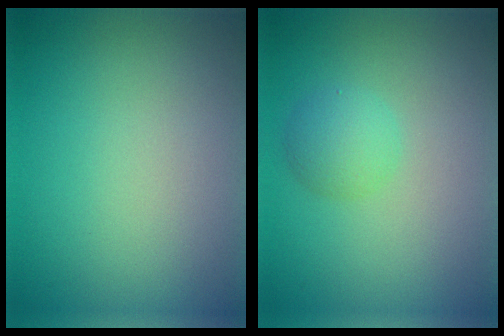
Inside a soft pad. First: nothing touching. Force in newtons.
{"total": 2.1, "press": 2.1, "slide": 0.0}